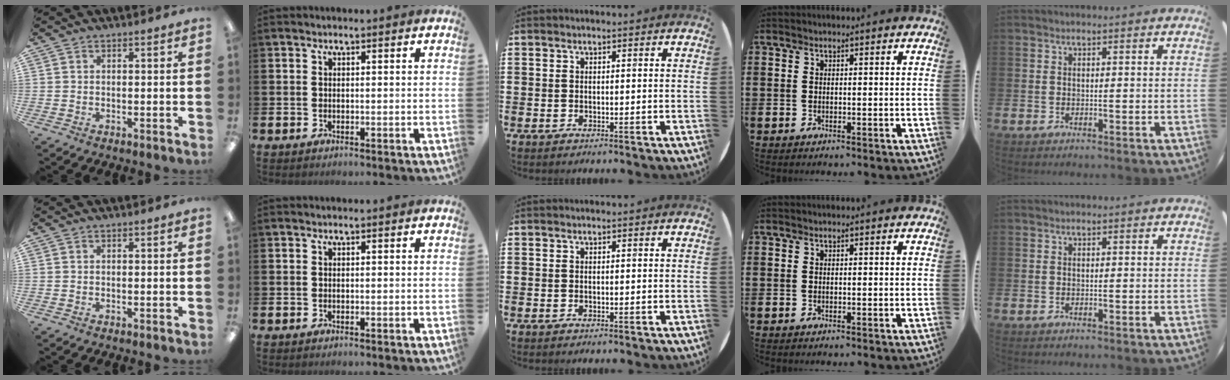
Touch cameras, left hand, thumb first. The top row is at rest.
{}